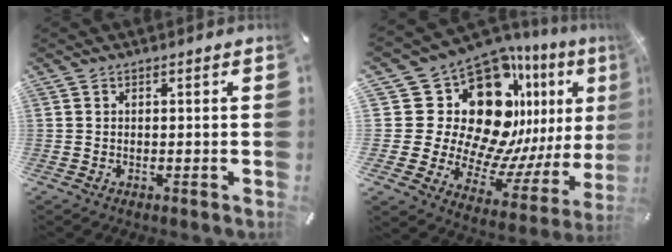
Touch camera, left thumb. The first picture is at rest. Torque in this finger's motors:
{"motor_torque": [2.75, 1.50, 0.79, 0.01, 0.06]}